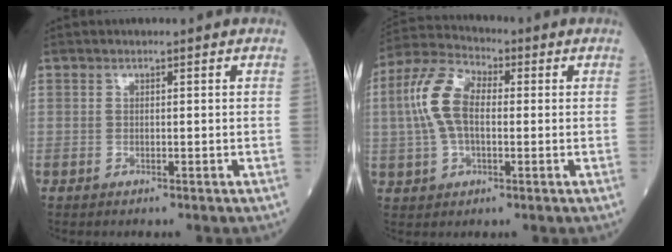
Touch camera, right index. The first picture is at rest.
{"total": 10.0, "force": [0.7, 5.2, 8.5], "torque": [-0.202, 0.030, 0.011]}